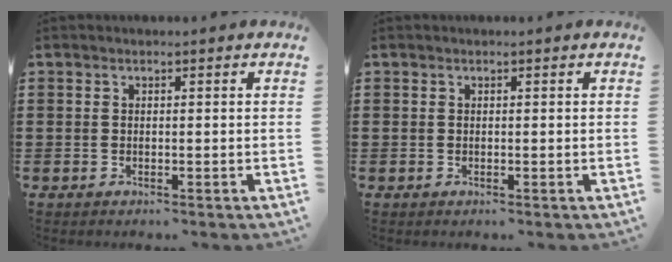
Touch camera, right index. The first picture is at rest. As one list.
[{"total": 0.0}]